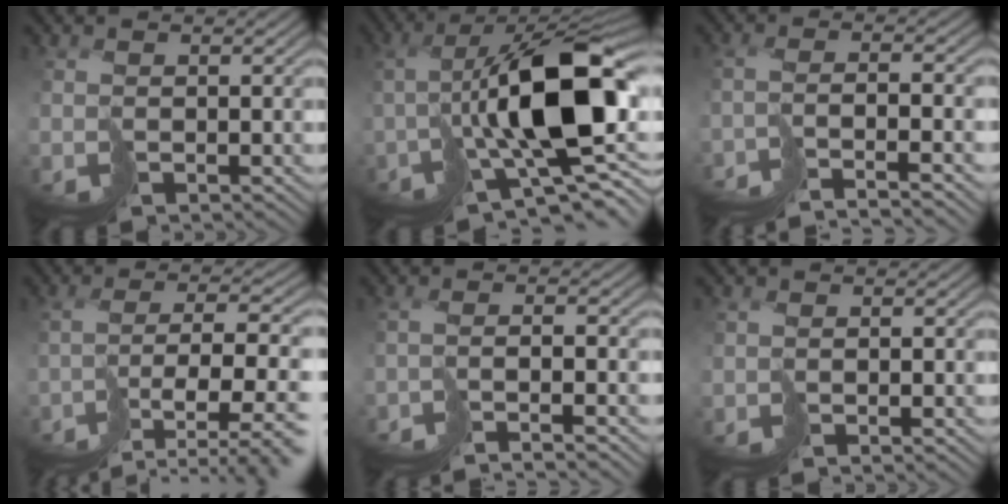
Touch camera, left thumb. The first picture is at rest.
{"total": 15.3, "force": [-0.8, 6.0, 14.0], "torque": [-0.234, -0.004, -0.005]}
{"total": 7.3, "force": [-6.1, -0.2, 3.9], "torque": [-0.060, 0.007, -0.101]}
{"total": 11.1, "force": [-6.5, 3.2, 8.5], "torque": [-0.144, -0.015, -0.086]}
{"total": 5.3, "force": [-4.4, -0.3, 2.9], "torque": [-0.042, 0.002, -0.073]}
{"total": 0.7, "force": [-0.5, 0.4, 0.3], "torque": [-0.003, 0.001, -0.013]}